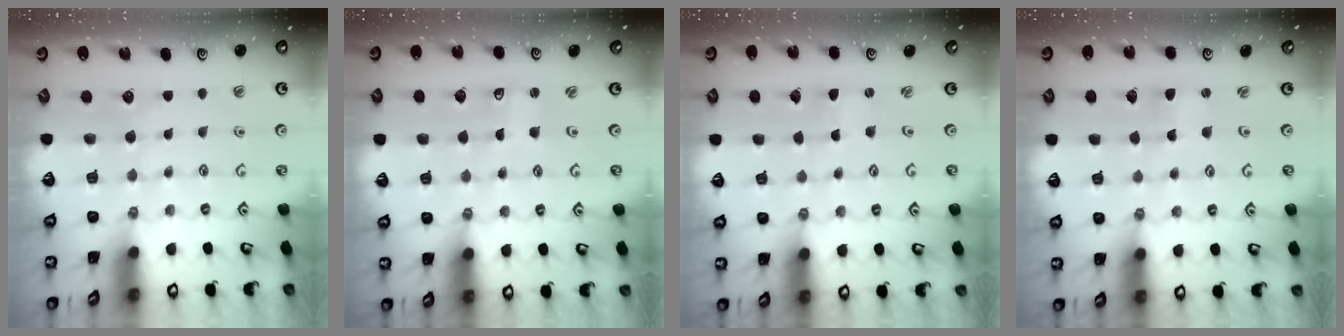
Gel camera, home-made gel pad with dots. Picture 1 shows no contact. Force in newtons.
{"total": 2.0, "press": 2.0, "slide": 0.3}
{"total": 0.0}
{"total": 0.7, "press": 0.7, "slide": 0.2}